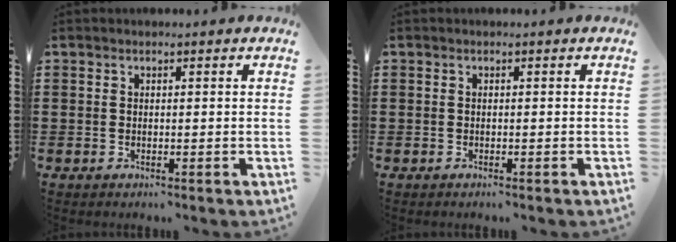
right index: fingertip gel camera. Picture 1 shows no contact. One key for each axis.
{"total": 0.0}